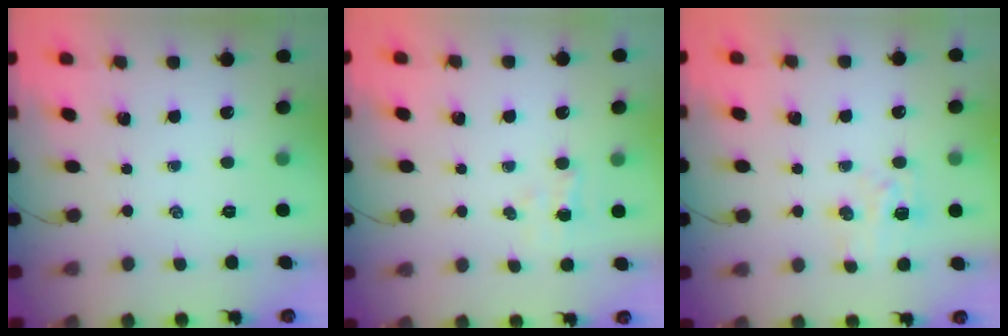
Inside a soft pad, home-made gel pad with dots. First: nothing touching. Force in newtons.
{"total": 2.5, "press": 2.3, "slide": 0.8}
{"total": 4.3, "press": 4.2, "slide": 0.8}